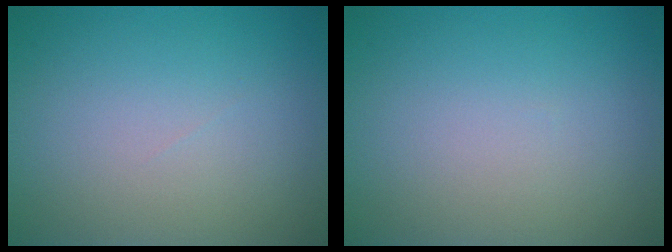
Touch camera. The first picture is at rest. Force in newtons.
{"total": 0.0}